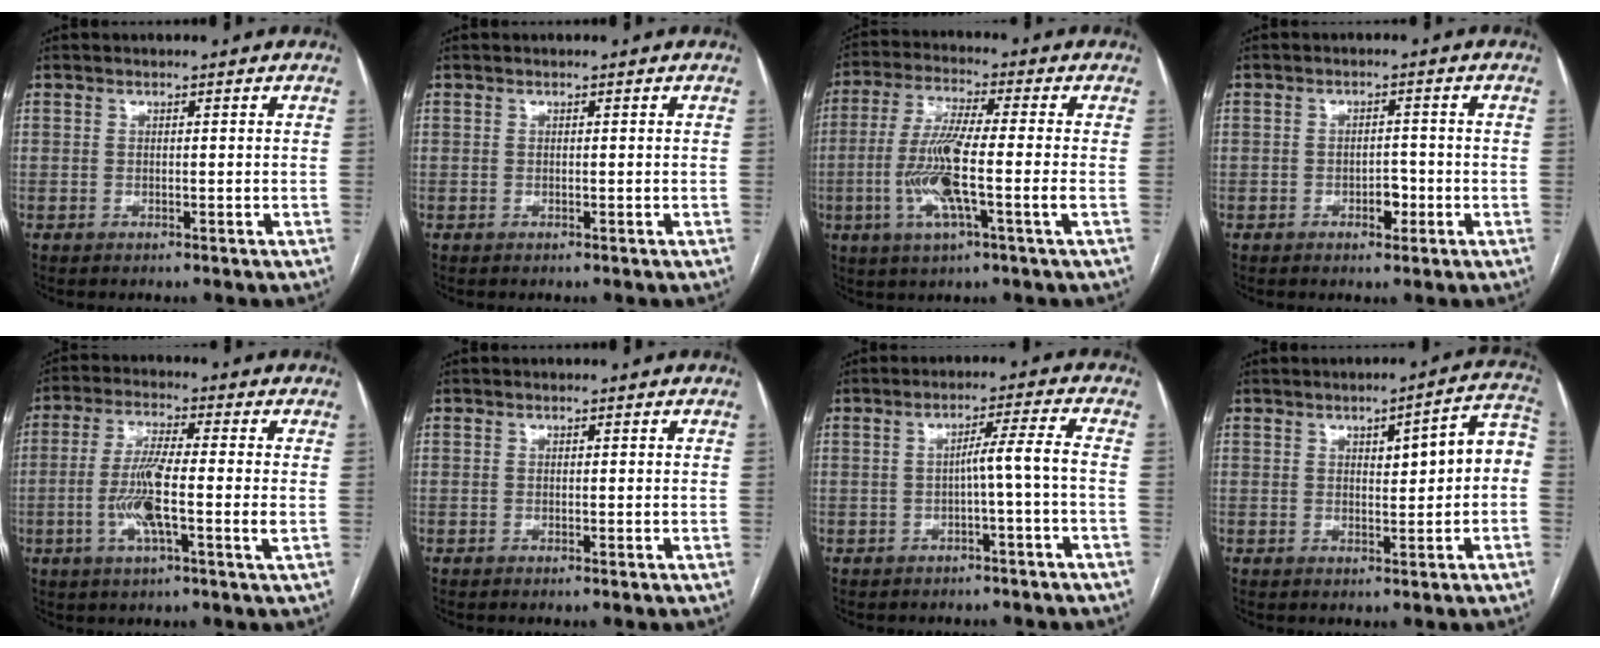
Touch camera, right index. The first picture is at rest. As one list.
[{"total": 0.0}, {"total": 11.0, "force": [-2.3, 0.3, 10.8], "torque": [-0.223, -0.004, -0.050]}, {"total": 2.6, "force": [-1.1, 1.5, 1.9], "torque": [-0.022, 0.008, -0.011]}, {"total": 9.0, "force": [-1.7, 0.4, 8.8], "torque": [-0.177, -0.001, -0.037]}, {"total": 0.0}, {"total": 4.4, "force": [-1.3, -1.1, 4.1], "torque": [-0.066, 0.013, -0.019]}, {"total": 7.2, "force": [0.4, 1.8, 6.9], "torque": [-0.087, 0.030, 0.007]}]